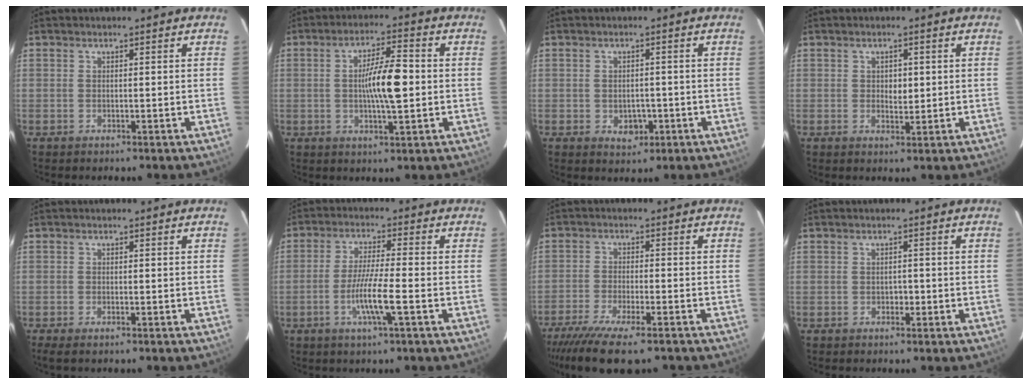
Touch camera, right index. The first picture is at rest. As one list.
[{"total": 8.5, "force": [-0.2, 1.3, 8.4], "torque": [-0.149, 0.007, -0.005]}, {"total": 3.2, "force": [-1.0, 2.3, 2.0], "torque": [-0.024, 0.002, -0.005]}, {"total": 2.4, "force": [0.4, 1.4, 1.9], "torque": [-0.026, -0.001, 0.008]}, {"total": 2.9, "force": [-2.2, 0.7, 1.8], "torque": [-0.025, -0.008, -0.029]}, {"total": 7.1, "force": [-2.3, -0.2, 6.7], "torque": [-0.125, -0.008, -0.045]}, {"total": 13.2, "force": [-10.6, 1.6, 7.8], "torque": [-0.125, -0.031, -0.168]}, {"total": 1.0, "force": [-0.4, 0.7, 0.6], "torque": [-0.009, 0.003, -0.006]}]